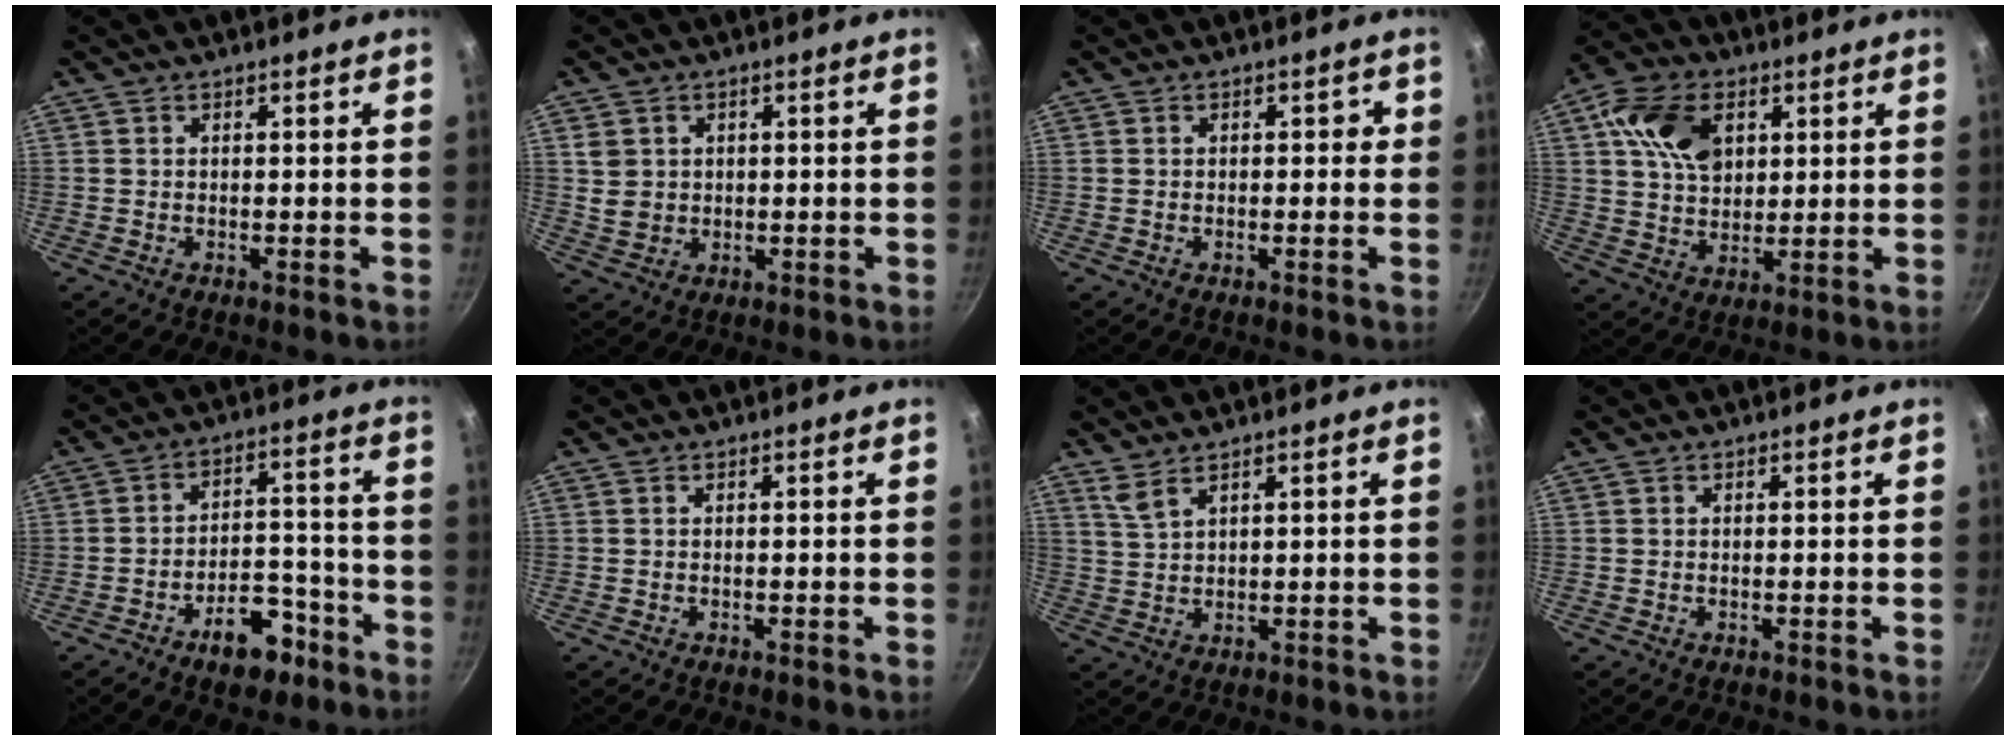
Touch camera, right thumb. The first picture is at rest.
{"total": 5.0, "force": [0.9, 4.7, 1.5], "torque": [-0.009, 0.000, 0.021]}
{"total": 1.2, "force": [0.1, 1.1, 0.6], "torque": [0.007, 0.002, -0.002]}
{"total": 11.8, "force": [4.1, 8.2, 7.4], "torque": [-0.110, -0.004, 0.071]}
{"total": 10.0, "force": [-6.0, 5.5, 5.8], "torque": [-0.053, 0.054, -0.082]}
{"total": 0.0}
{"total": 3.0, "force": [2.5, 0.8, 1.4], "torque": [-0.031, -0.016, 0.057]}
{"total": 0.0}